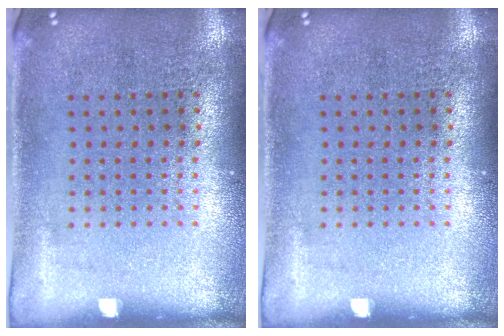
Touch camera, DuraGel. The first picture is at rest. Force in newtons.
{"total": 0.0}